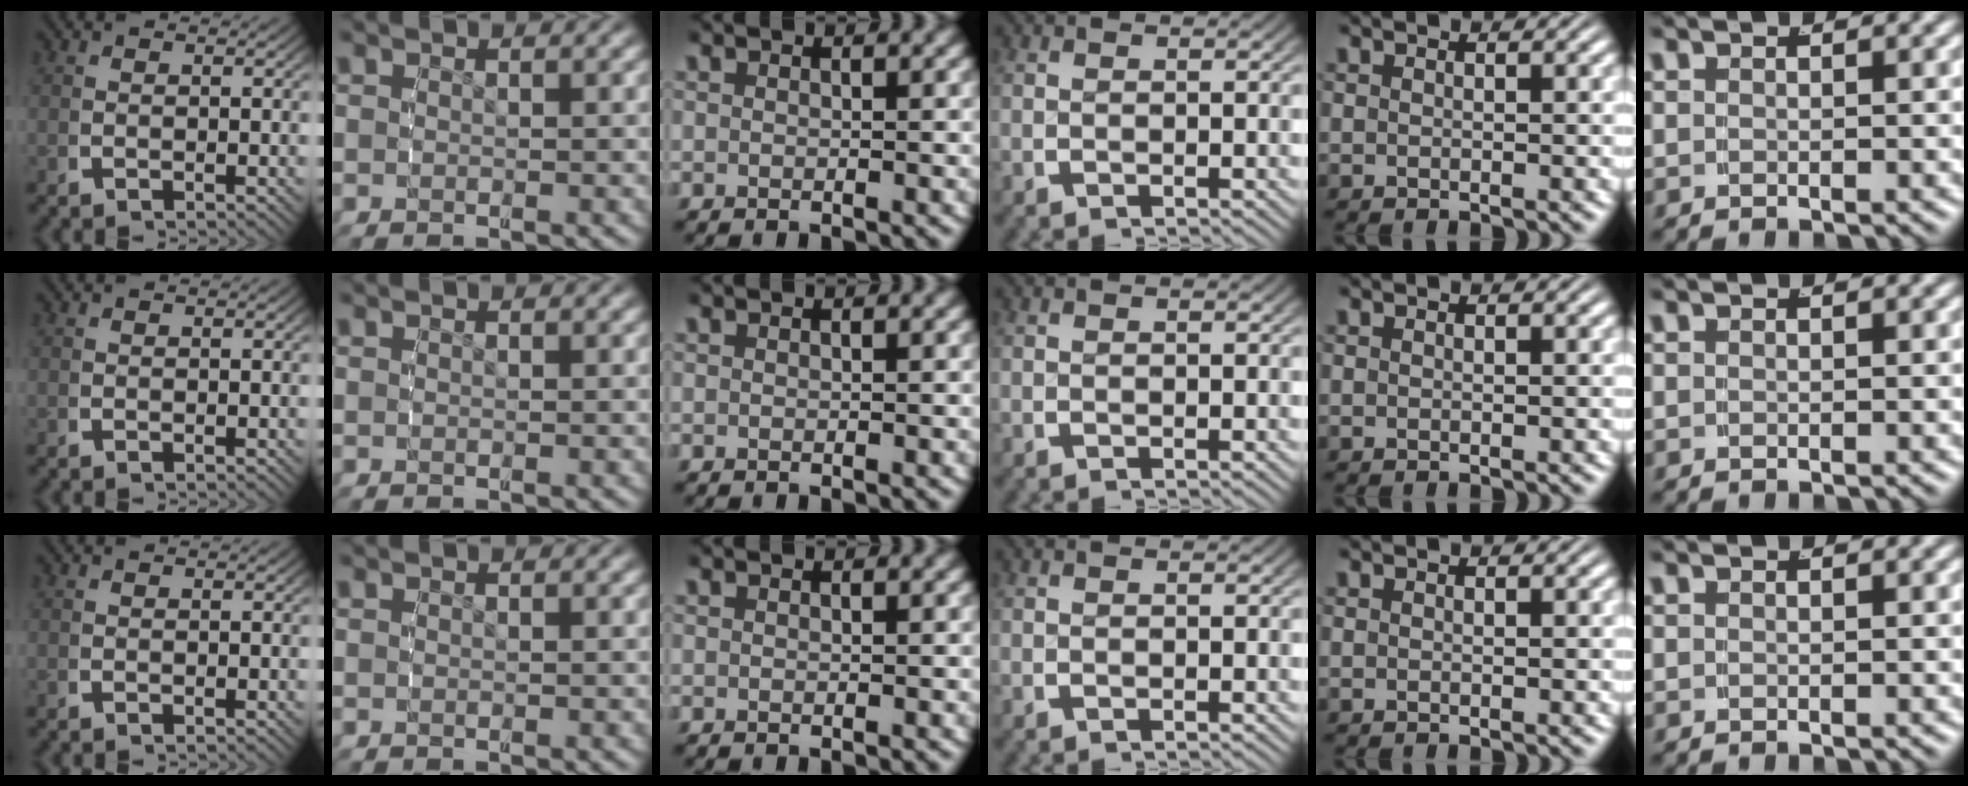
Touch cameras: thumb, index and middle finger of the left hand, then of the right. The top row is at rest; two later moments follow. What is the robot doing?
{"motion": "reach", "object": "coat"}